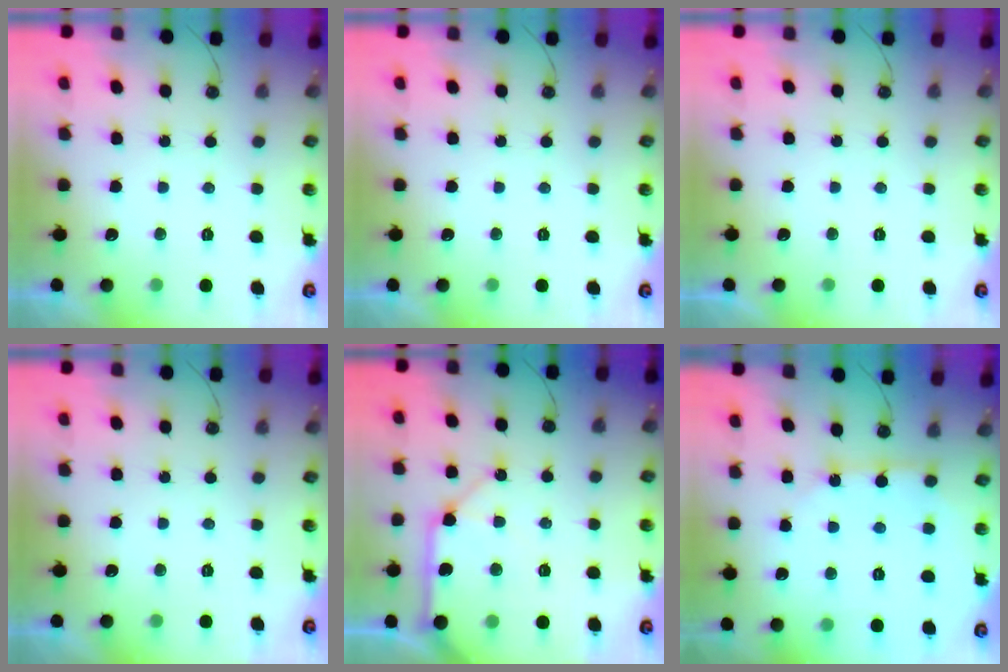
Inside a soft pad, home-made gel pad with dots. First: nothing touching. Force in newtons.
{"total": 0.0}
{"total": 0.0}
{"total": 0.0}
{"total": 11.6, "press": 11.4, "slide": 1.9}
{"total": 5.9, "press": 5.9, "slide": 0.5}